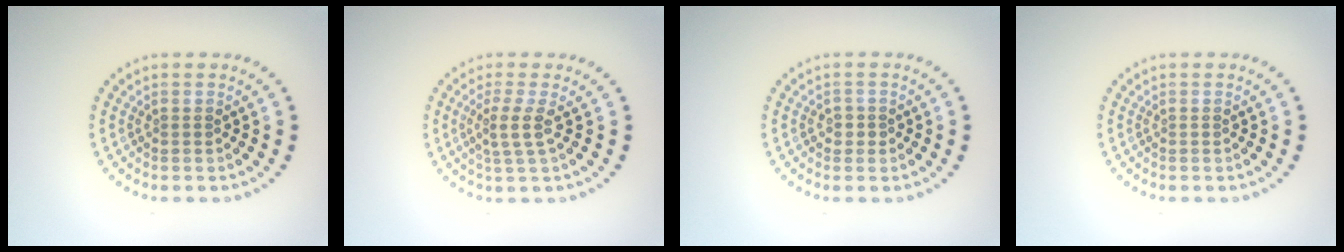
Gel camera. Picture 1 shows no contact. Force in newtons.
{"total": 2.2, "press": 1.6, "slide": 1.4}
{"total": 1.2, "press": 1.0, "slide": 0.6}
{"total": 0.0}